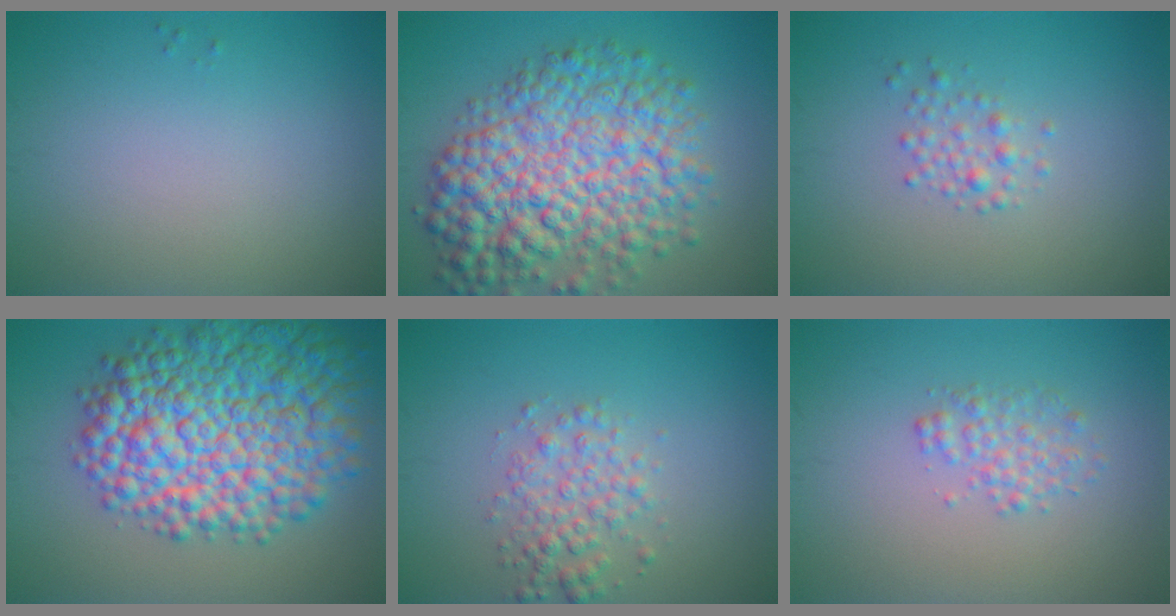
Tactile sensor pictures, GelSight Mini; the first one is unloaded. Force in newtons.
{"total": 10.8, "press": 10.8, "slide": 0.2}
{"total": 2.2, "press": 2.2, "slide": 0.1}
{"total": 12.7, "press": 12.7, "slide": 0.3}
{"total": 2.9, "press": 2.9, "slide": 0.0}
{"total": 2.0, "press": 2.0, "slide": 0.1}